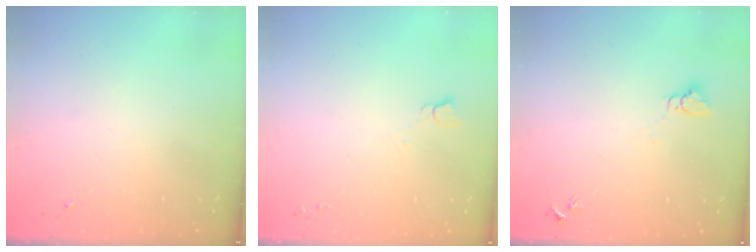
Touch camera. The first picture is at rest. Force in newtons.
{"total": 2.7, "press": 2.7, "slide": 0.3}
{"total": 2.8, "press": 2.8, "slide": 0.1}